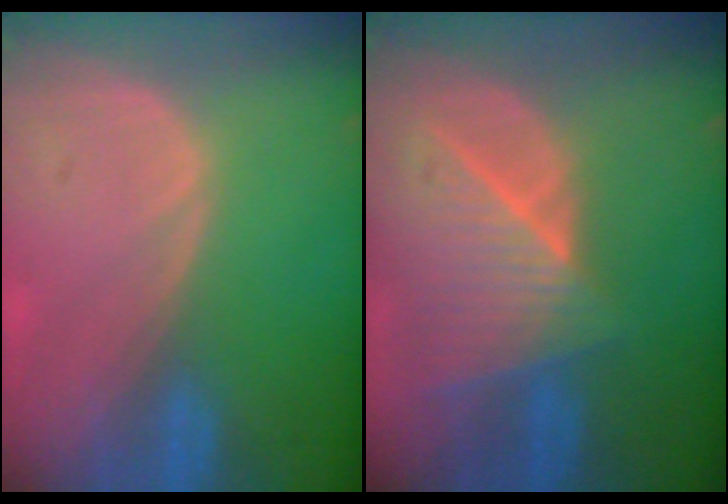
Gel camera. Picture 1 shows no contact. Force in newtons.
{"total": 8.6, "press": 7.7, "slide": 3.8}